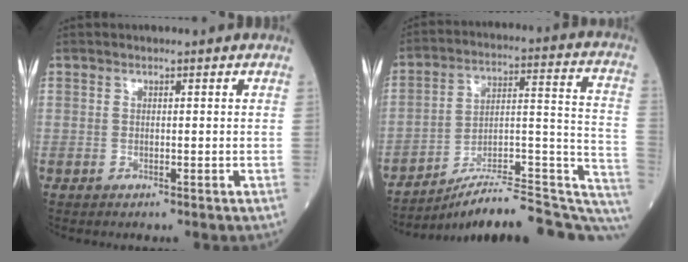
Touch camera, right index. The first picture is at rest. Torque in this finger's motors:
{"motor_torque": [0.82, -1.32, 0.14, 0.09]}